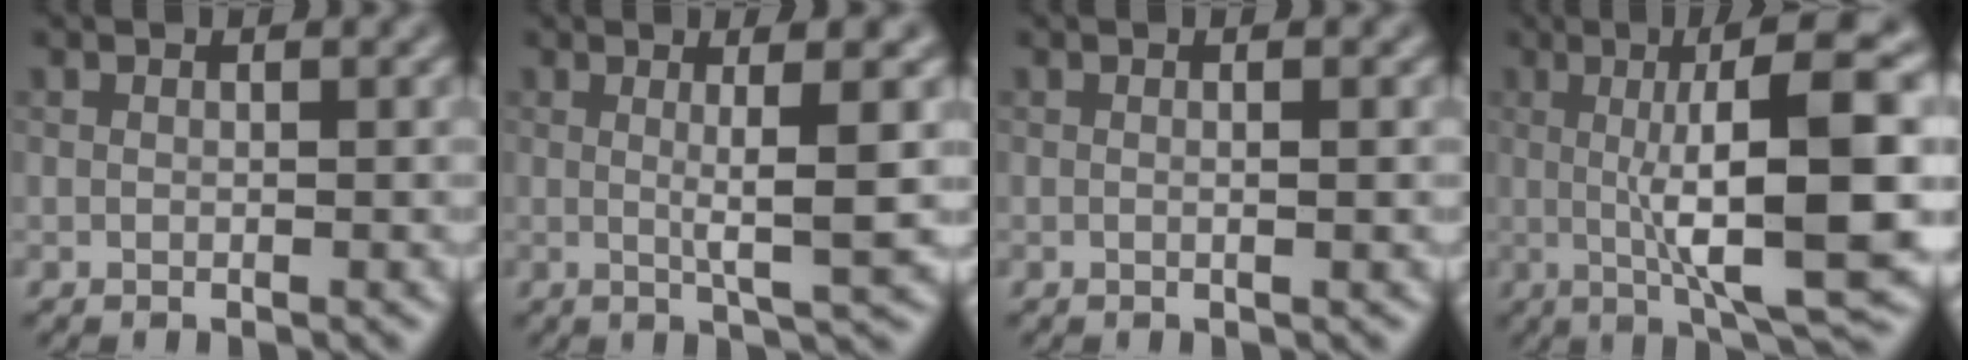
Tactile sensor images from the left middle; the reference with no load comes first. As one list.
[{"total": 4.8, "force": [0.3, 0.2, 4.8], "torque": [-0.081, 0.003, 0.017]}, {"total": 1.0, "force": [-0.1, 0.3, 1.0], "torque": [-0.011, 0.005, -0.009]}, {"total": 12.3, "force": [-0.5, 2.0, 12.2], "torque": [-0.172, 0.014, 0.008]}]